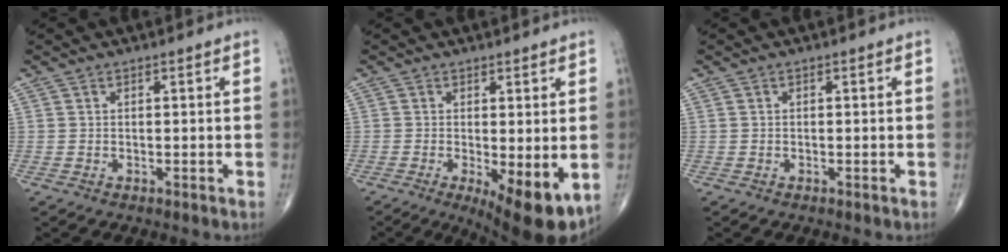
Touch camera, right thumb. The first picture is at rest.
{"total": 9.9, "force": [-2.6, 3.1, 9.0], "torque": [-0.127, -0.023, -0.031]}
{"total": 0.0}